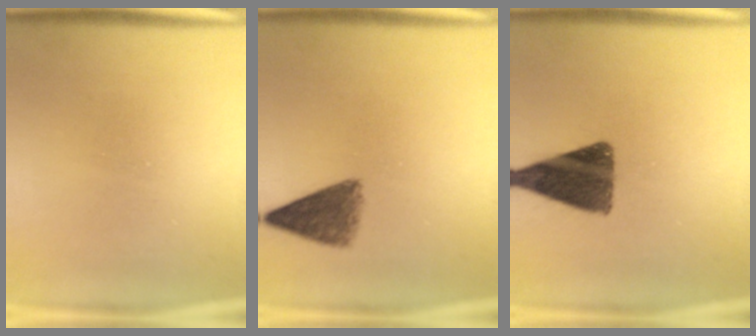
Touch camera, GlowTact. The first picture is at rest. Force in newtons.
{"total": 5.8}
{"total": 11.5}